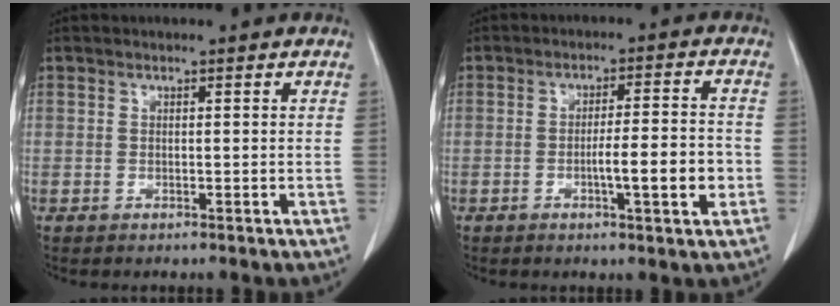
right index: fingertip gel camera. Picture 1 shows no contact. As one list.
[{"total": 8.2, "force": [-2.2, 1.1, 7.8], "torque": [-0.120, 0.007, -0.031]}]